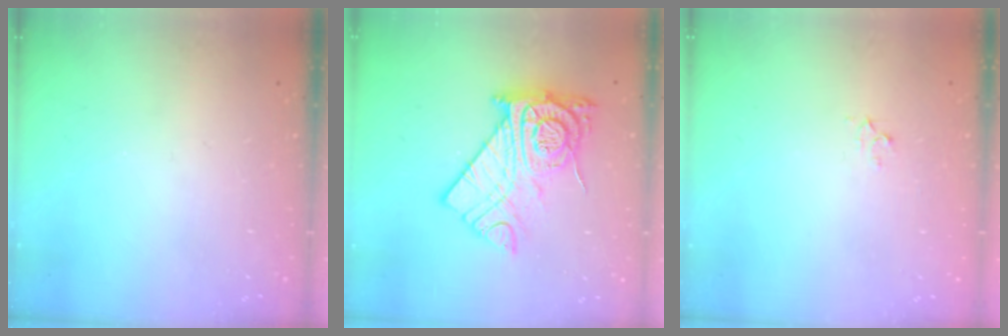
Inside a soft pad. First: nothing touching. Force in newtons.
{"total": 16.3, "press": 16.3, "slide": 1.3}
{"total": 2.3, "press": 2.3, "slide": 0.2}